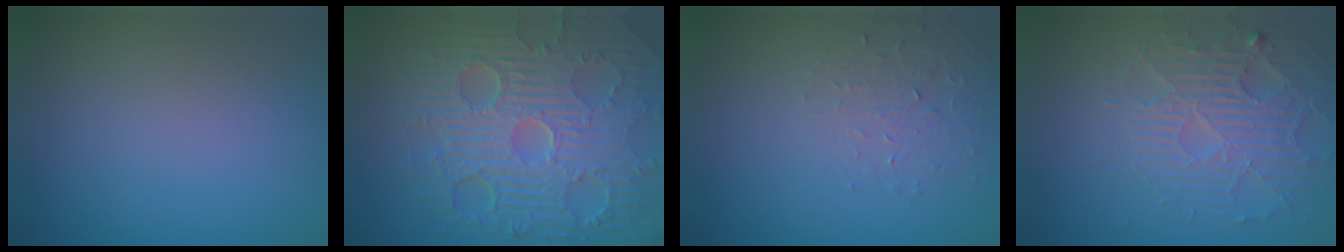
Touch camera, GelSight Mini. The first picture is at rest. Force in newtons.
{"total": 11.5, "press": 7.4, "slide": 8.8}
{"total": 1.4, "press": 0.7, "slide": 1.2}
{"total": 4.6, "press": 4.0, "slide": 2.2}